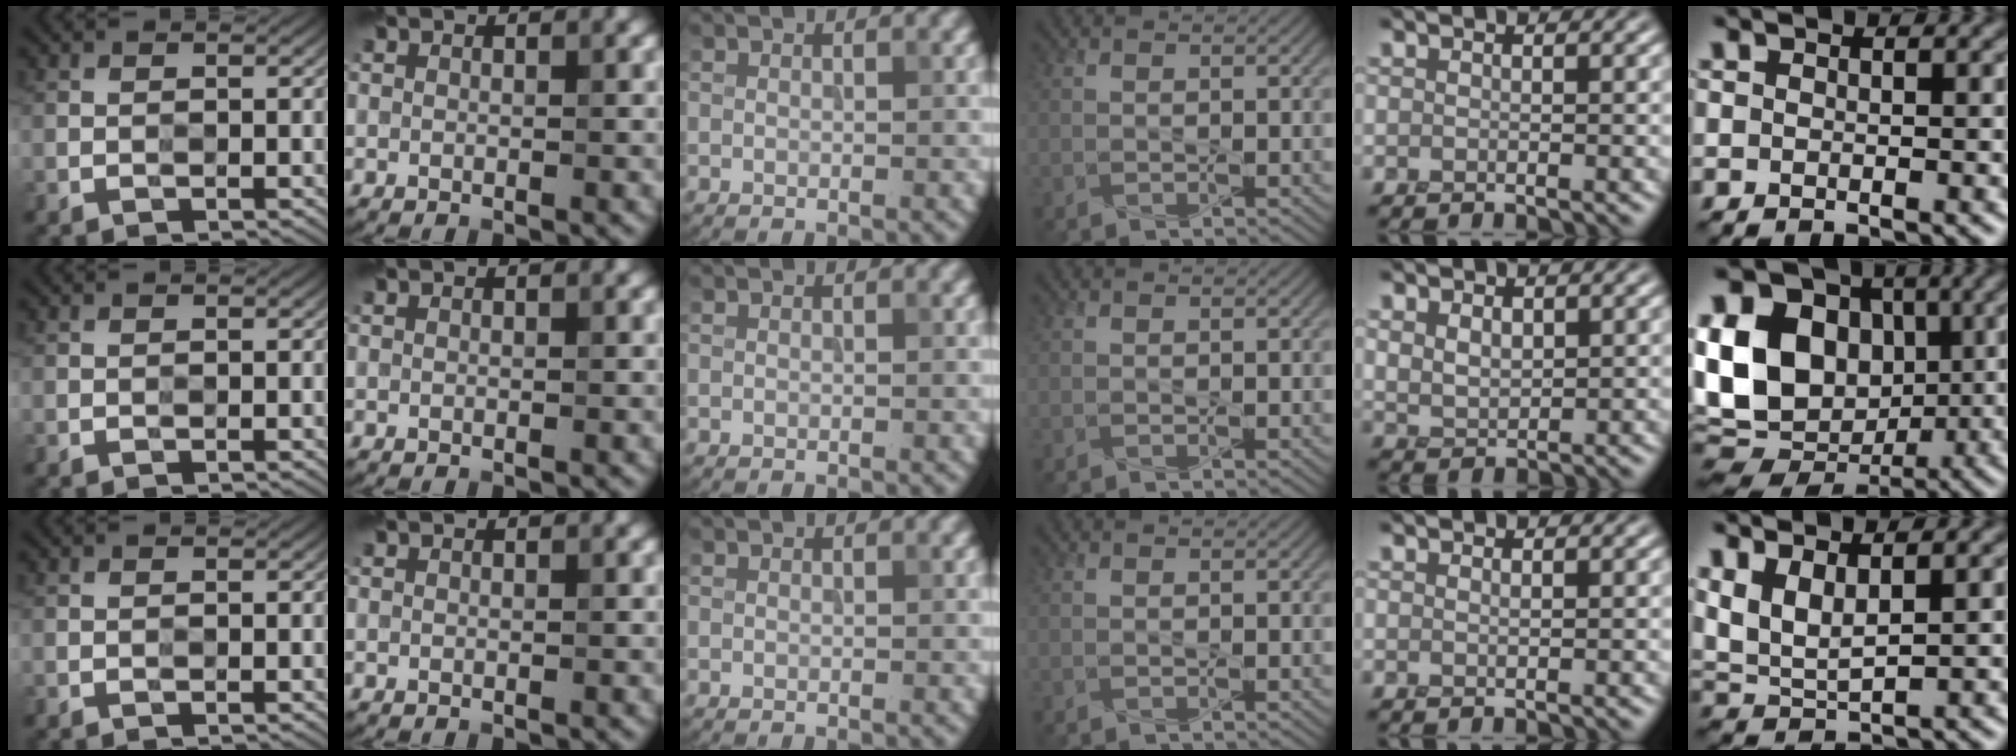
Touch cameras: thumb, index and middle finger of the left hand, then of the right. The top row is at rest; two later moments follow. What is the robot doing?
{"motion": "press", "object": "gel pad"}